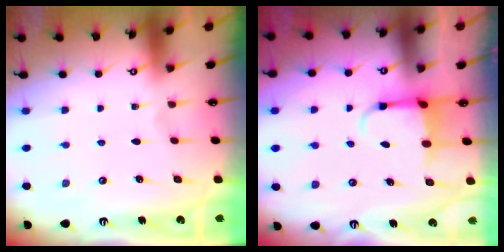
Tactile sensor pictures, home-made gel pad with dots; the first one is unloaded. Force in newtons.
{"total": 3.8, "press": 3.7, "slide": 1.2}